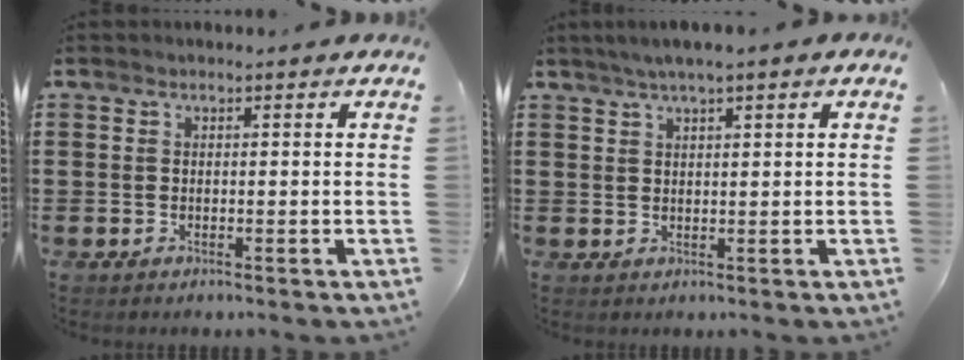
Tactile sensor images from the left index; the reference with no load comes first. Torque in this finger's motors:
{"motor_torque": [0.32, -0.36, 0.12, 0.04]}